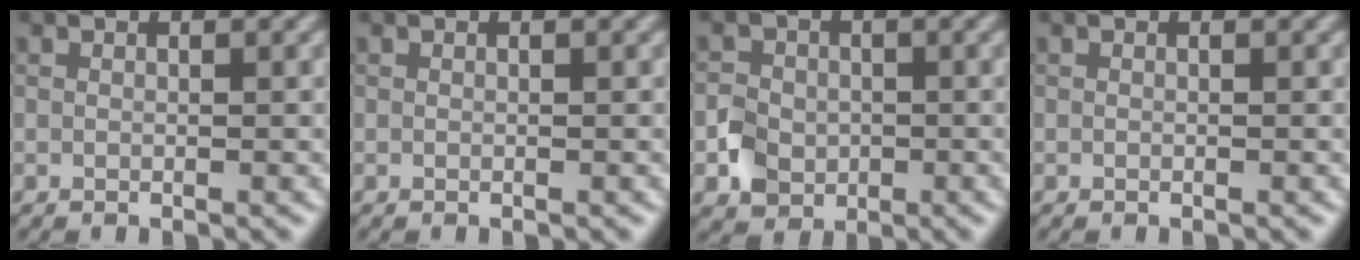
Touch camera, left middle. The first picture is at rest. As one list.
[{"total": 0.0}, {"total": 3.1, "force": [-0.9, 2.7, 1.1], "torque": [-0.020, 0.001, -0.019]}, {"total": 0.0}]